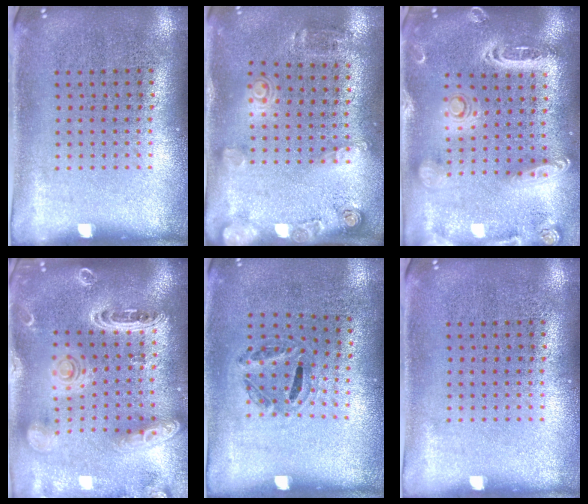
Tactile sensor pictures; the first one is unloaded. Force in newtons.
{"total": 2.0, "press": 1.2, "slide": 1.5}
{"total": 2.6, "press": 2.3, "slide": 1.2}
{"total": 2.6, "press": 2.3, "slide": 1.1}
{"total": 1.1, "press": 0.6, "slide": 0.9}
{"total": 0.0}